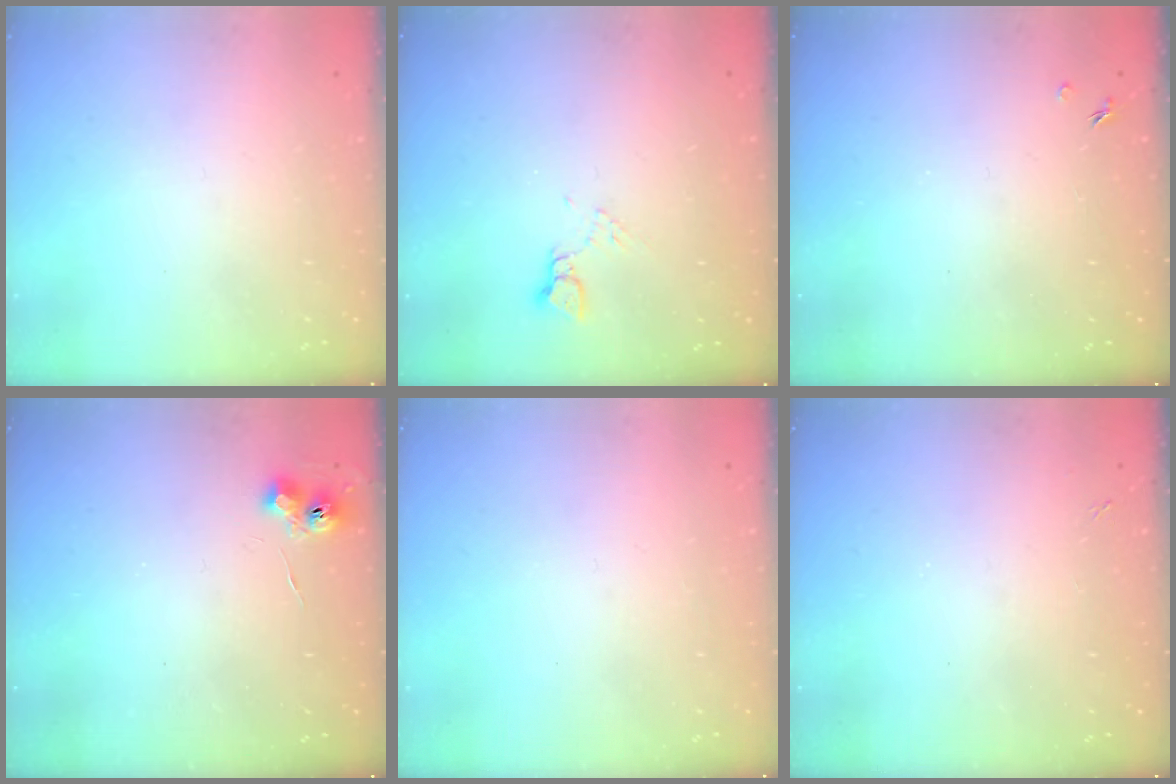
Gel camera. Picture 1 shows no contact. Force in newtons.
{"total": 2.5, "press": 2.5, "slide": 0.3}
{"total": 1.3, "press": 1.3, "slide": 0.3}
{"total": 6.3, "press": 6.3, "slide": 0.7}
{"total": 0.0}
{"total": 1.7, "press": 1.6, "slide": 0.3}